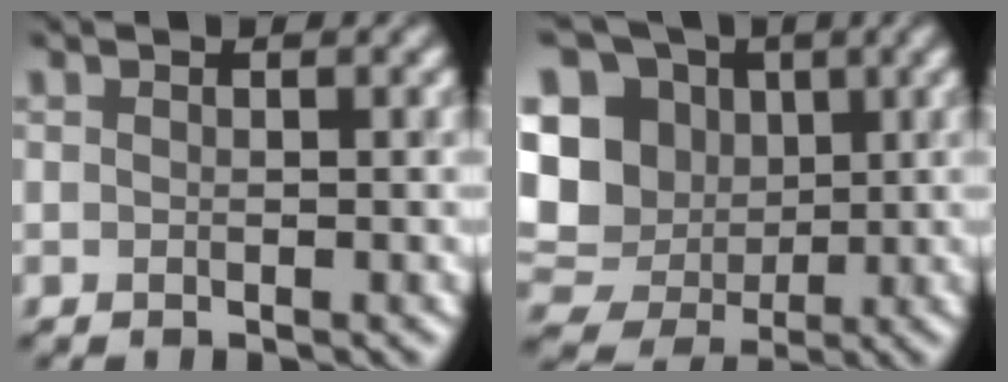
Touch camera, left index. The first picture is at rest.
{"total": 12.3, "force": [1.8, 10.8, 5.6], "torque": [-0.143, 0.018, 0.013]}